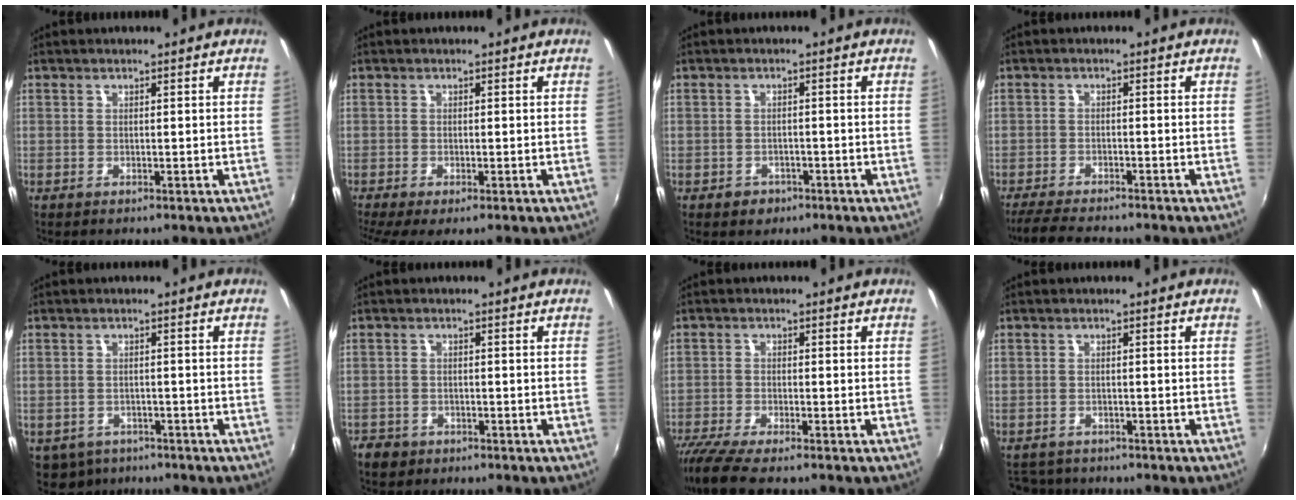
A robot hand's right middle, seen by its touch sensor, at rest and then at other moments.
{"total": 3.3, "force": [-2.3, 0.5, 2.2], "torque": [-0.050, -0.018, -0.040]}
{"total": 2.8, "force": [-1.6, 2.2, 0.7], "torque": [-0.019, 0.000, -0.022]}
{"total": 7.5, "force": [-6.9, 1.0, 2.9], "torque": [-0.081, -0.020, -0.117]}
{"total": 6.4, "force": [-4.1, 4.3, 2.3], "torque": [-0.061, -0.019, -0.058]}
{"total": 3.4, "force": [-2.3, 2.3, 0.8], "torque": [-0.030, -0.003, -0.040]}
{"total": 7.9, "force": [-6.8, 0.7, 4.0], "torque": [-0.106, -0.036, -0.124]}
{"total": 4.5, "force": [-4.1, 1.8, 0.7], "torque": [-0.028, -0.007, -0.067]}